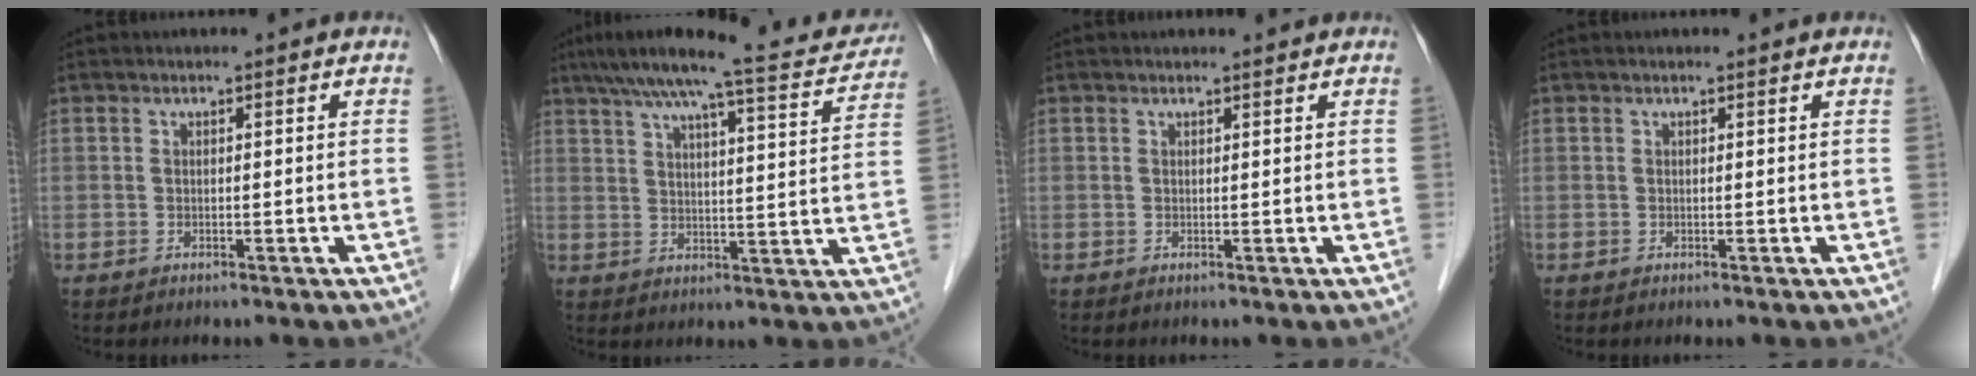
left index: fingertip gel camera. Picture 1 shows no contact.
{"total": 16.7, "force": [14.5, 1.9, 8.1], "torque": [-0.129, 0.011, 0.191]}
{"total": 1.4, "force": [1.4, -0.1, 0.1], "torque": [-0.009, 0.001, 0.018]}
{"total": 0.8, "force": [0.8, 0.1, 0.3], "torque": [-0.013, 0.008, 0.009]}